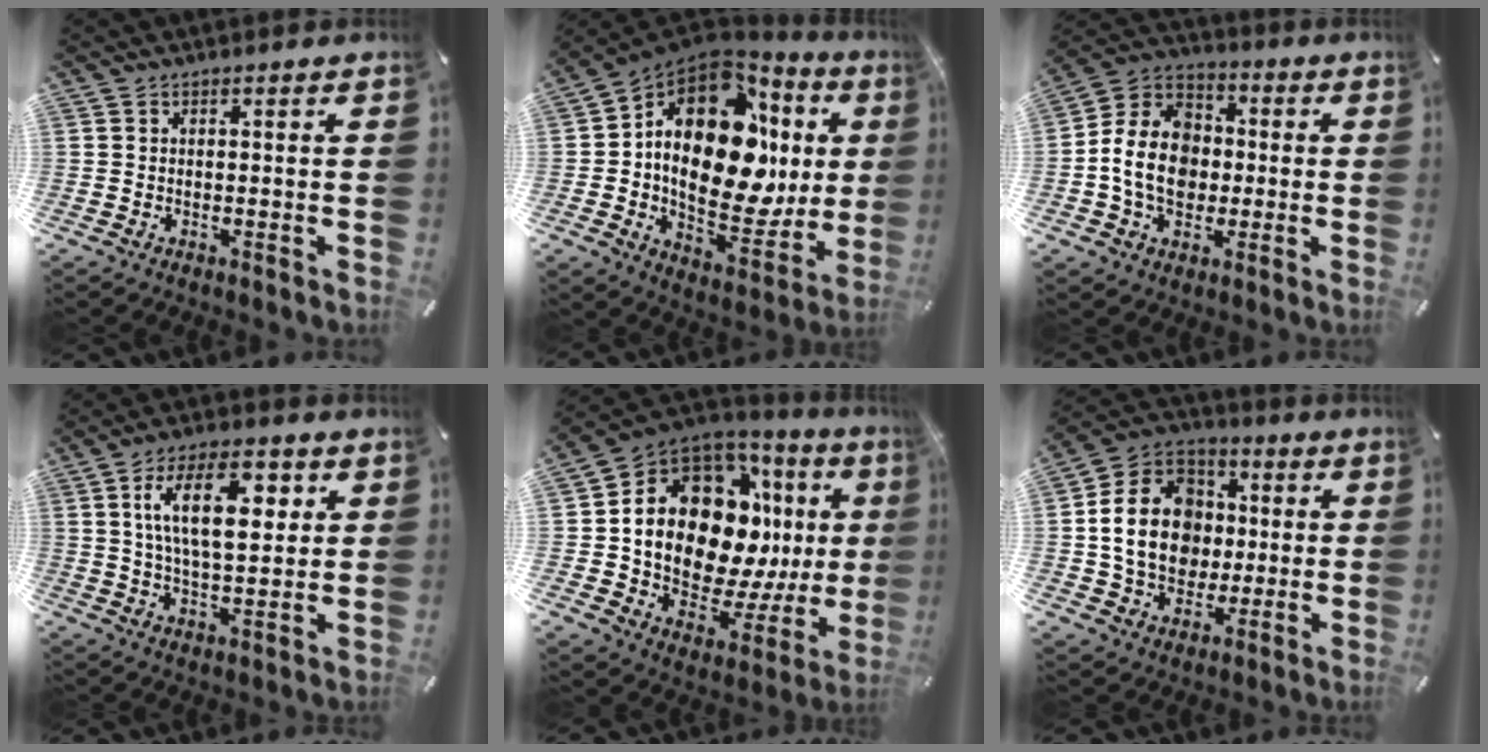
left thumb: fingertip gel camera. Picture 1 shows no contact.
{"total": 22.2, "force": [3.5, 14.0, 16.8], "torque": [-0.285, -0.040, 0.058]}
{"total": 12.9, "force": [-1.9, 10.7, 7.0], "torque": [-0.164, 0.022, -0.033]}
{"total": 15.0, "force": [5.0, 7.5, 12.0], "torque": [-0.214, 0.000, 0.081]}
{"total": 19.6, "force": [4.1, 12.6, 14.5], "torque": [-0.266, -0.064, 0.077]}
{"total": 17.5, "force": [-0.2, 14.8, 9.4], "torque": [-0.200, 0.017, -0.001]}